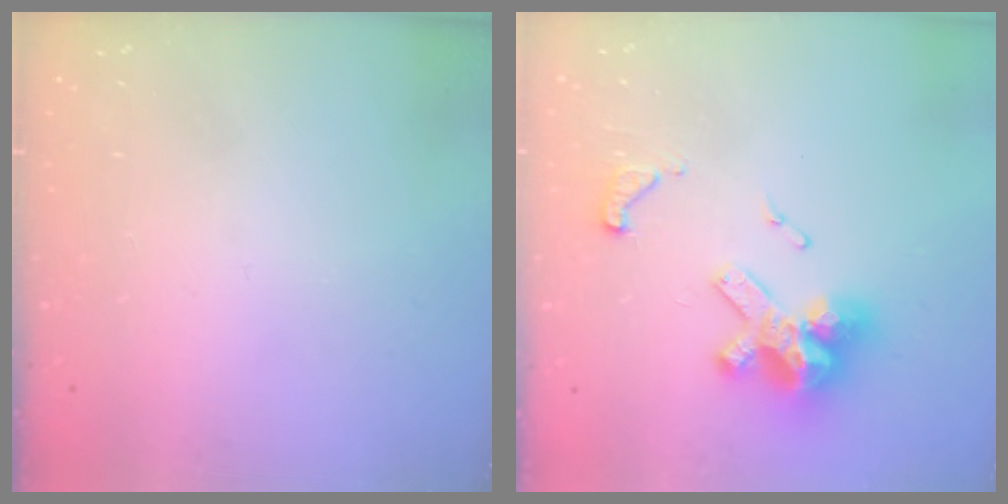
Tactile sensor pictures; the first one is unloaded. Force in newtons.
{"total": 13.5, "press": 13.4, "slide": 1.8}